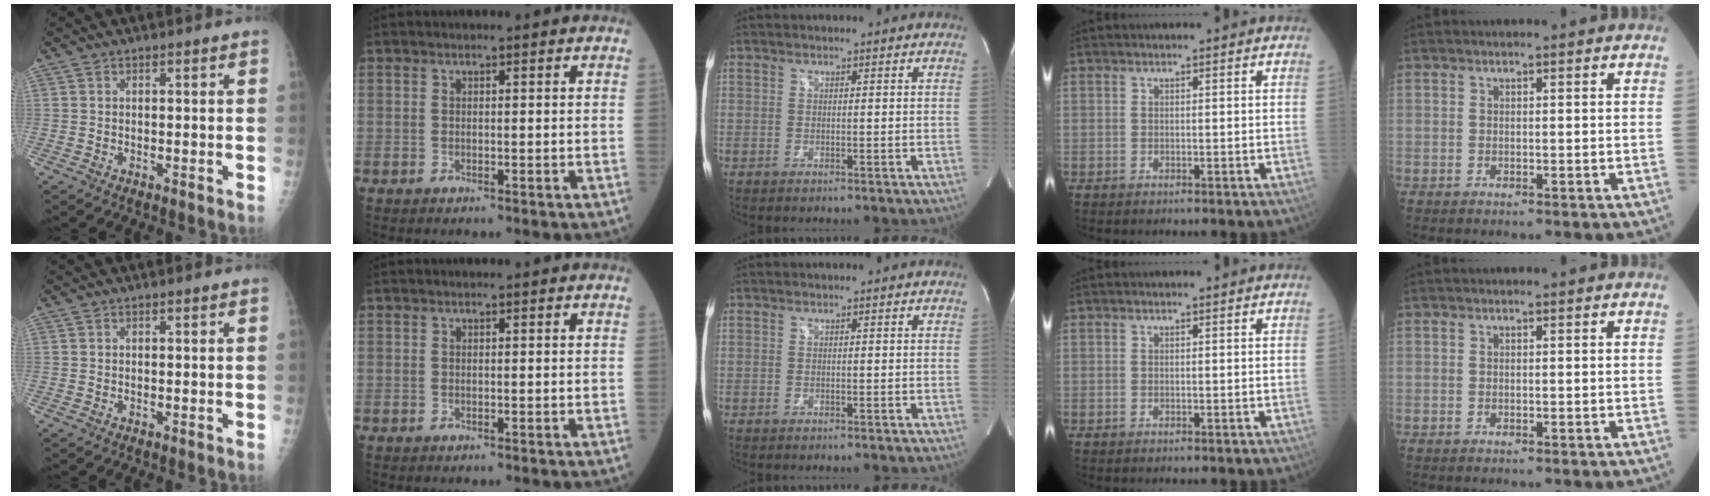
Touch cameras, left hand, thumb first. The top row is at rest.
{}